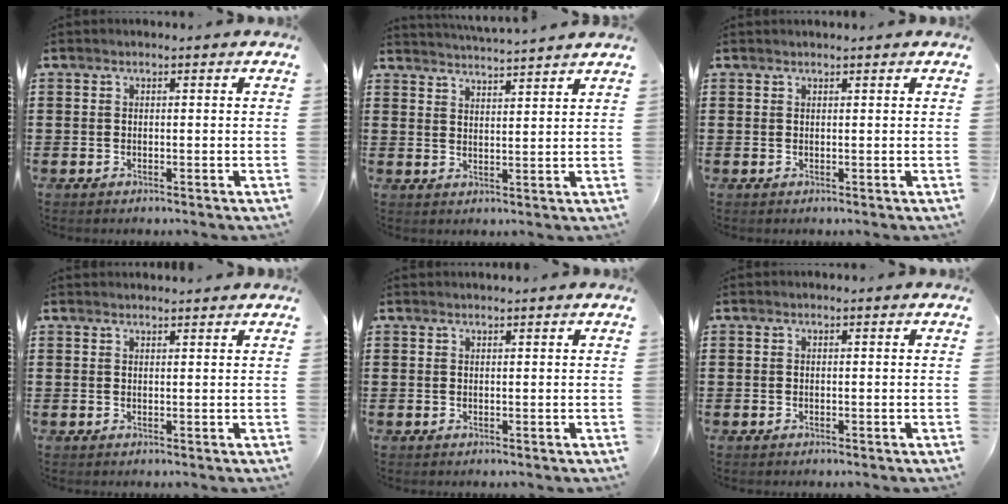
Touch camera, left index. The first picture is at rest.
{"total": 3.4, "force": [3.3, -0.9, 0.0], "torque": [-0.012, -0.019, 0.058]}
{"total": 0.6, "force": [0.5, -0.1, 0.2], "torque": [-0.005, -0.001, 0.011]}
{"total": 1.2, "force": [1.2, 0.0, 0.2], "torque": [-0.006, -0.001, 0.024]}
{"total": 0.7, "force": [0.7, -0.1, 0.2], "torque": [-0.004, -0.002, 0.014]}
{"total": 0.0}